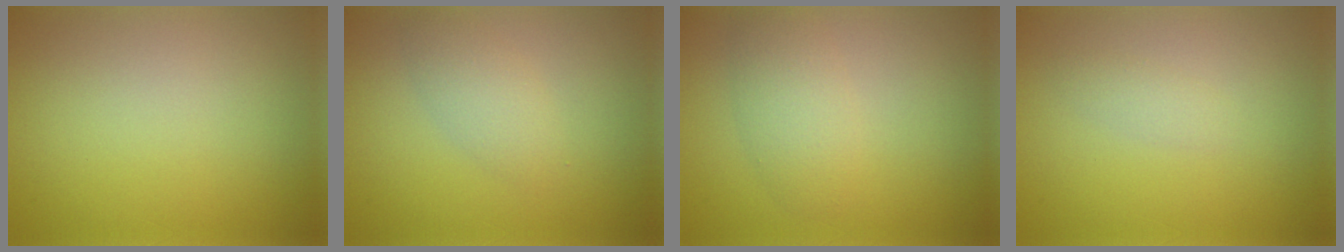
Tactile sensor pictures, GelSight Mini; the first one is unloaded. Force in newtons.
{"total": 2.2, "press": 2.2, "slide": 0.0}
{"total": 3.0, "press": 3.0, "slide": 0.1}
{"total": 1.0, "press": 1.0, "slide": 0.1}